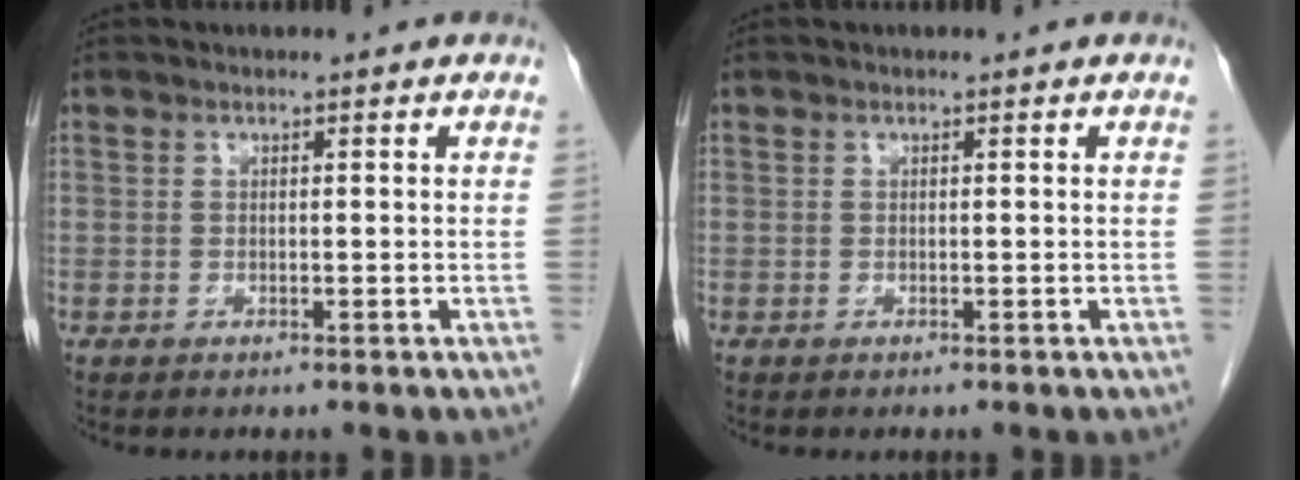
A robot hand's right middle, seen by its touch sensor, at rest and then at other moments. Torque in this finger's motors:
{"motor_torque": [0.00, 0.00, 0.00, 0.00]}